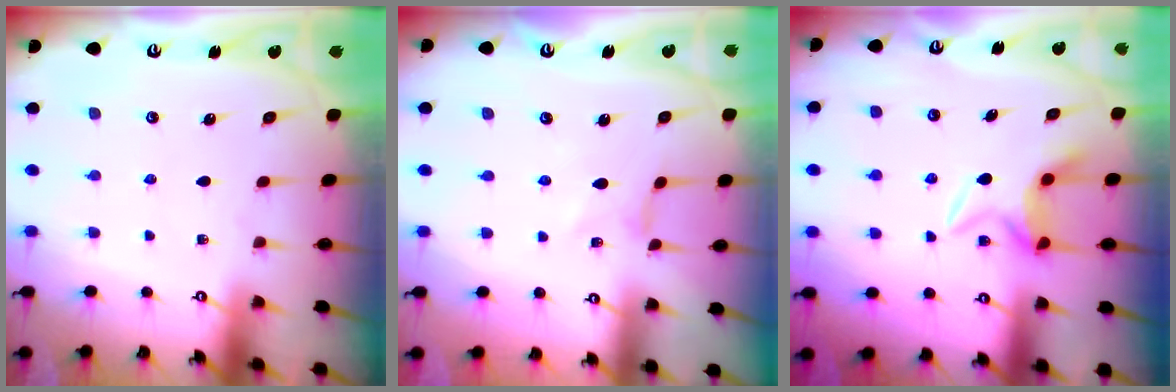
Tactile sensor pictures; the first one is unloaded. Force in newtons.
{"total": 0.0}
{"total": 5.5, "press": 5.5, "slide": 0.3}